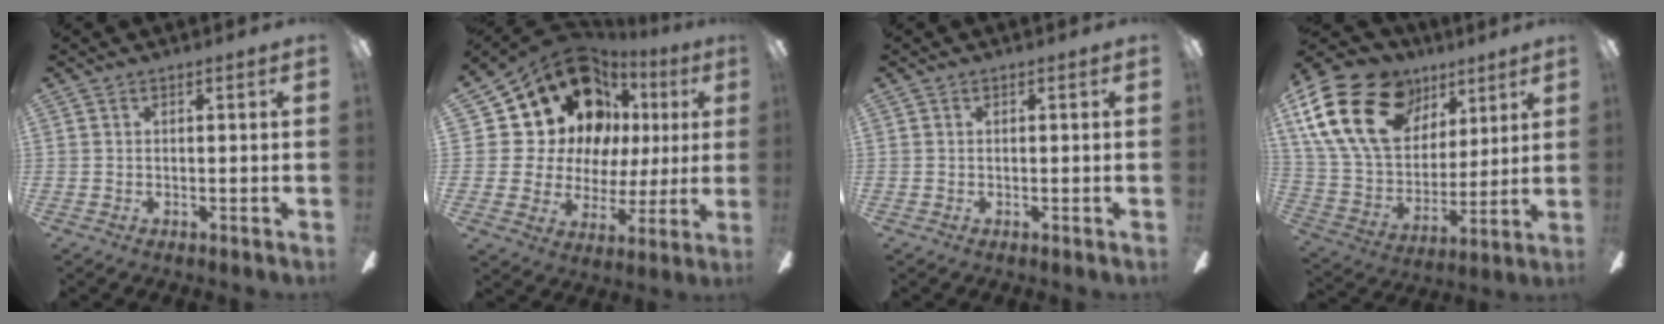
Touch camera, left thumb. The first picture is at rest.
{"total": 18.5, "force": [10.5, 12.7, 8.5], "torque": [-0.169, -0.066, 0.207]}
{"total": 0.0}
{"total": 24.2, "force": [11.4, 16.1, 14.0], "torque": [-0.285, -0.040, 0.213]}